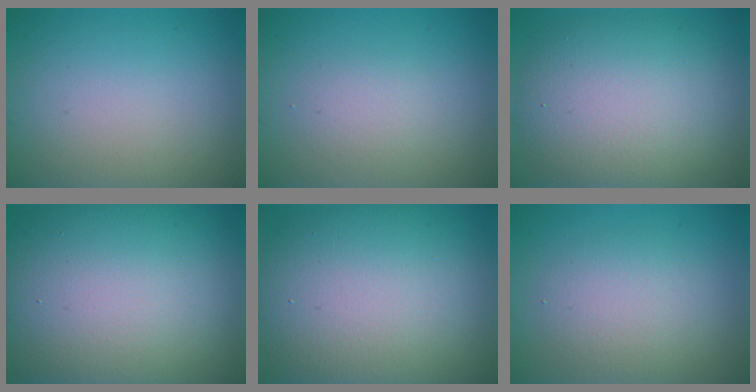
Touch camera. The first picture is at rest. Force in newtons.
{"total": 1.6, "press": 1.6, "slide": 0.1}
{"total": 9.8, "press": 9.8, "slide": 0.8}
{"total": 17.4, "press": 17.3, "slide": 1.0}
{"total": 14.6, "press": 14.6, "slide": 0.9}
{"total": 3.5, "press": 3.5, "slide": 0.2}